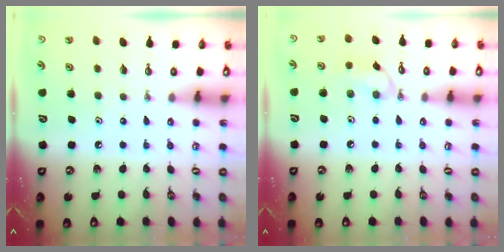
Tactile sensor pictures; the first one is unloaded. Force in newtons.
{"total": 8.5, "press": 8.4, "slide": 1.6}